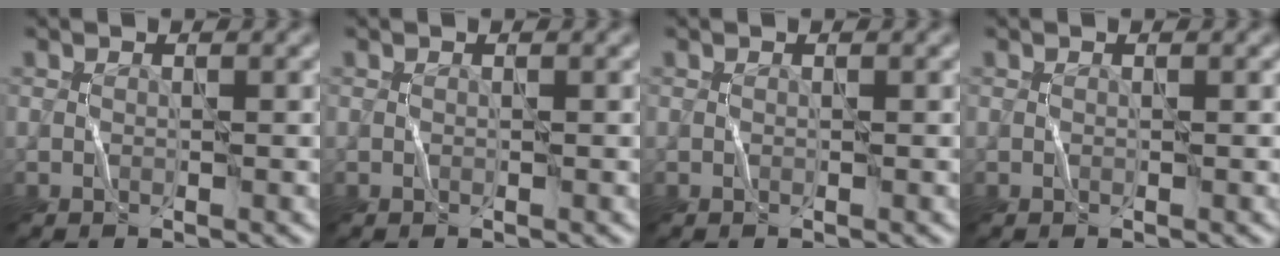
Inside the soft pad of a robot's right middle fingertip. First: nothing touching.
{"total": 0.0}
{"total": 0.0}
{"total": 0.0}